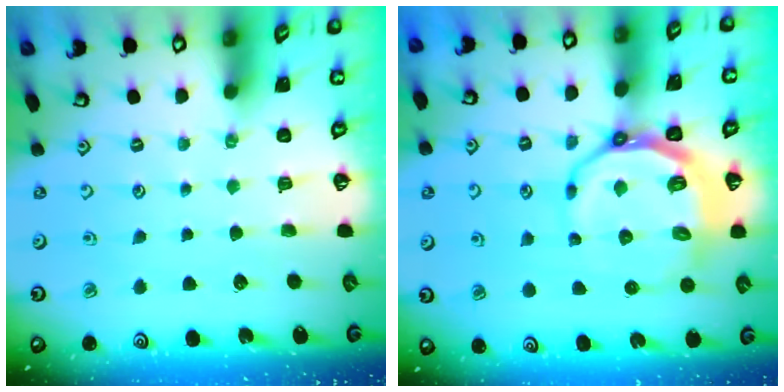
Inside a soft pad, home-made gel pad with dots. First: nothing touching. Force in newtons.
{"total": 13.5, "press": 13.0, "slide": 3.7}